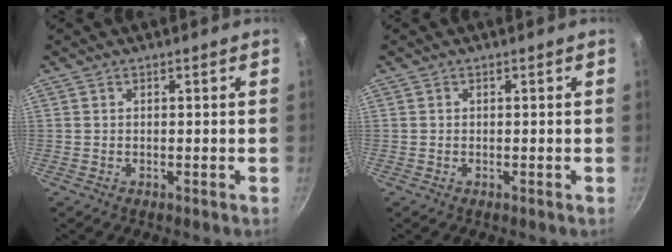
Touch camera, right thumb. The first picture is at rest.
{"total": 0.0}